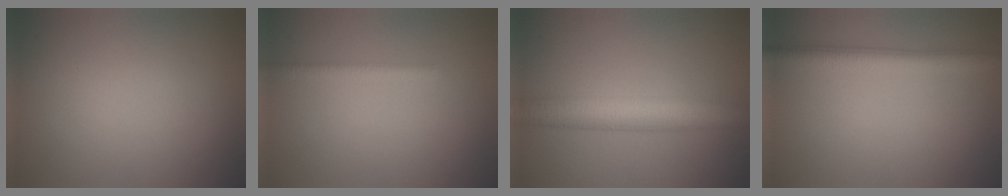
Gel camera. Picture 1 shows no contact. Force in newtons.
{"total": 1.6, "press": 1.6, "slide": 0.0}
{"total": 5.9, "press": 5.9, "slide": 0.3}
{"total": 3.6, "press": 3.5, "slide": 0.2}